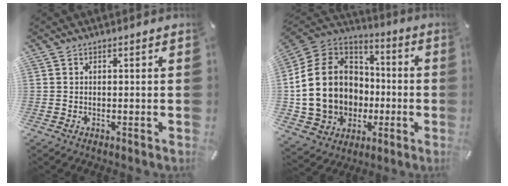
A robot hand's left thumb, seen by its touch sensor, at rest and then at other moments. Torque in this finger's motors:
{"motor_torque": [2.16, 2.85, 2.06, 0.71, 0.35]}